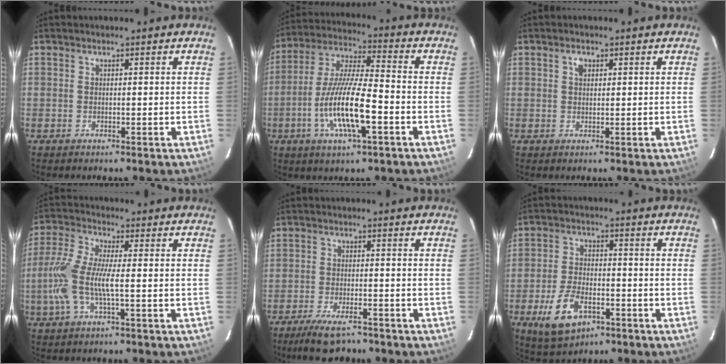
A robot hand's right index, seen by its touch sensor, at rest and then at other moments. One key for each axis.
{"total": 14.6, "fx": -4.9, "fy": 2.9, "fz": 13.5, "tx": -0.274, "ty": -0.008, "tz": -0.095}
{"total": 1.6, "fx": 0.7, "fy": 1.1, "fz": 1.0, "tx": -0.016, "ty": 0.007, "tz": 0.011}
{"total": 10.1, "fx": -1.7, "fy": 2.1, "fz": 9.7, "tx": -0.221, "ty": 0.001, "tz": -0.035}
{"total": 8.0, "fx": -6.5, "fy": 2.3, "fz": 4.1, "tx": -0.103, "ty": -0.013, "tz": -0.112}
{"total": 10.6, "fx": -5.0, "fy": 5.9, "fz": 7.3, "tx": -0.160, "ty": -0.003, "tz": -0.081}